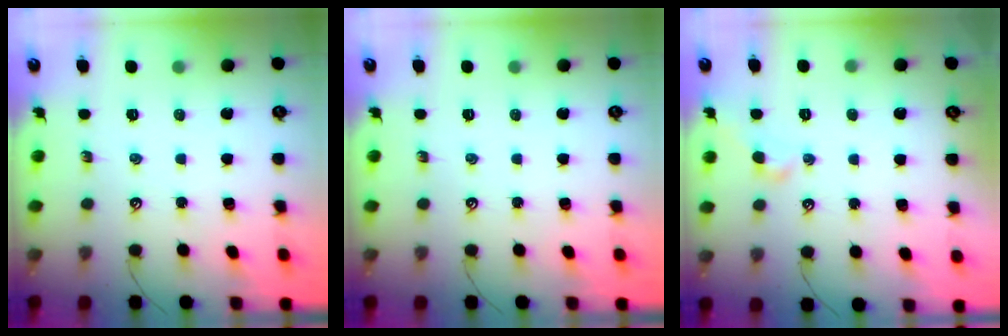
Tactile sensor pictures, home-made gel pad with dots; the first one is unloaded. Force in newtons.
{"total": 0.0}
{"total": 0.8, "press": 0.7, "slide": 0.5}